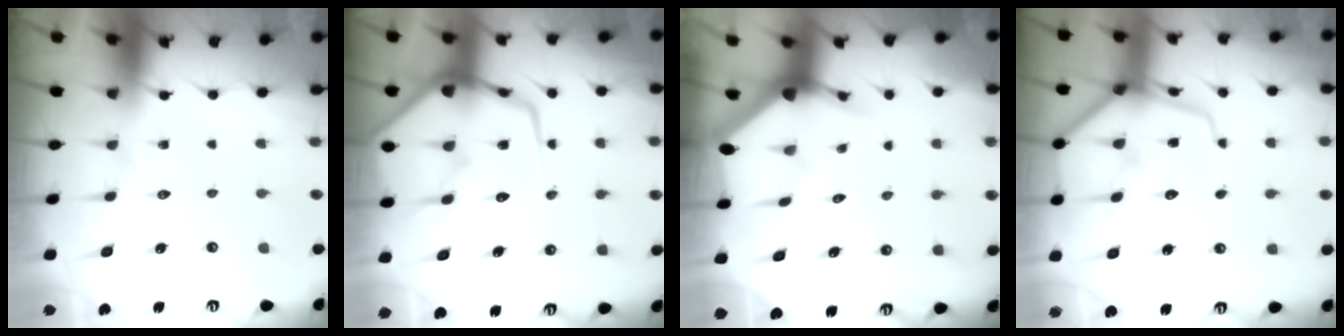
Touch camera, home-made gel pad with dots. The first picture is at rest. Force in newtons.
{"total": 15.3, "press": 15.2, "slide": 1.4}
{"total": 3.0, "press": 3.0, "slide": 0.2}
{"total": 10.6, "press": 10.5, "slide": 1.2}